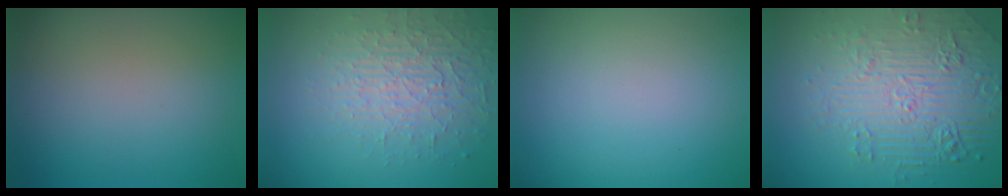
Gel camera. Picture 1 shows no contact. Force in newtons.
{"total": 3.7, "press": 3.4, "slide": 1.3}
{"total": 0.0}
{"total": 7.6, "press": 5.6, "slide": 5.2}